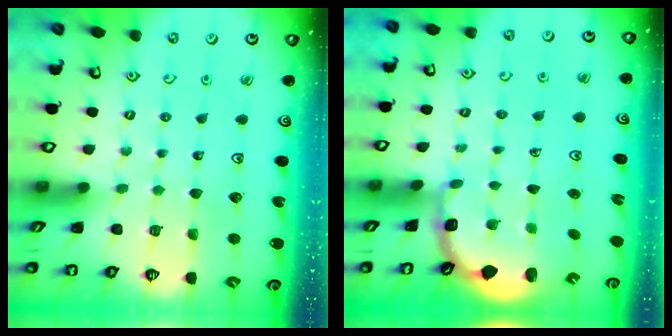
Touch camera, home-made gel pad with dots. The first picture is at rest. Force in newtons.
{"total": 2.8, "press": 2.2, "slide": 1.7}